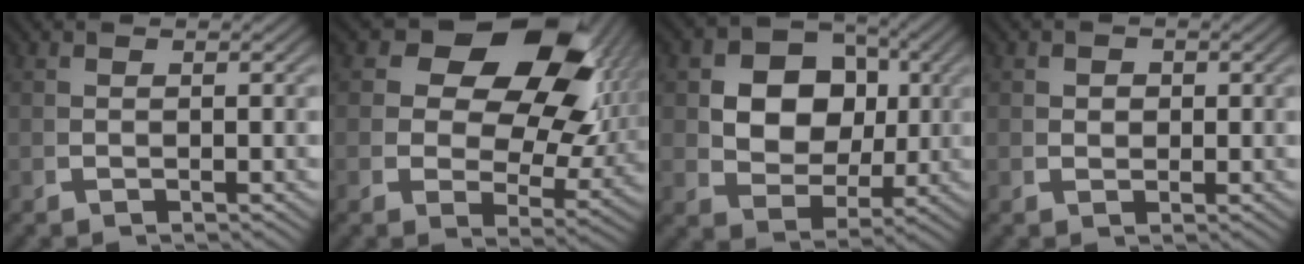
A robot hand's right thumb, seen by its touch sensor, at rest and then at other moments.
{"total": 17.7, "force": [4.4, 11.4, 12.8], "torque": [-0.182, 0.001, 0.061]}
{"total": 9.8, "force": [1.0, 7.6, 6.2], "torque": [-0.134, -0.038, 0.033]}
{"total": 1.5, "force": [0.5, 1.3, 0.6], "torque": [-0.016, -0.010, 0.016]}